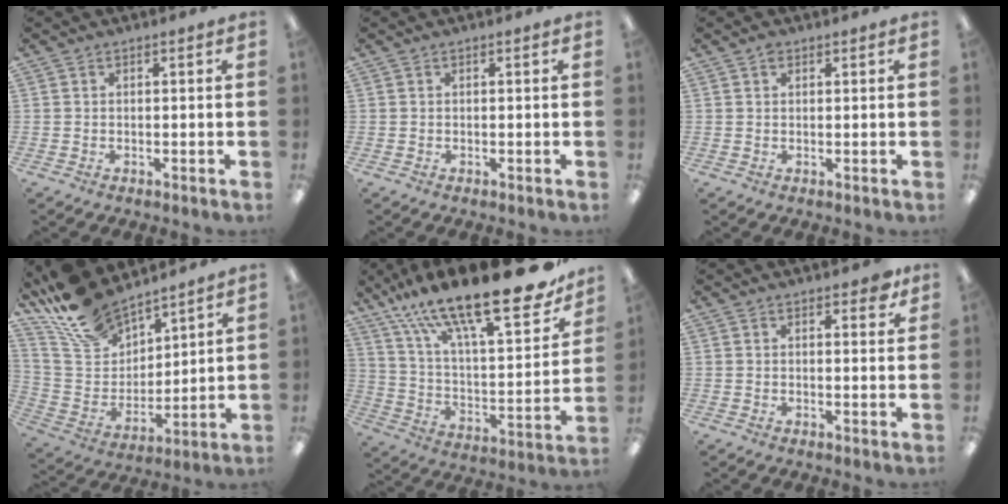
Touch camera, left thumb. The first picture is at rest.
{"total": 0.0}
{"total": 1.3, "force": [0.9, 0.7, 0.5], "torque": [-0.013, 0.000, 0.018]}
{"total": 15.5, "force": [13.3, 6.3, 4.7], "torque": [-0.127, -0.083, 0.253]}
{"total": 28.7, "force": [19.9, 8.3, 18.9], "torque": [-0.301, -0.130, 0.331]}
{"total": 3.0, "force": [2.2, 1.1, 1.8], "torque": [-0.015, -0.006, 0.034]}